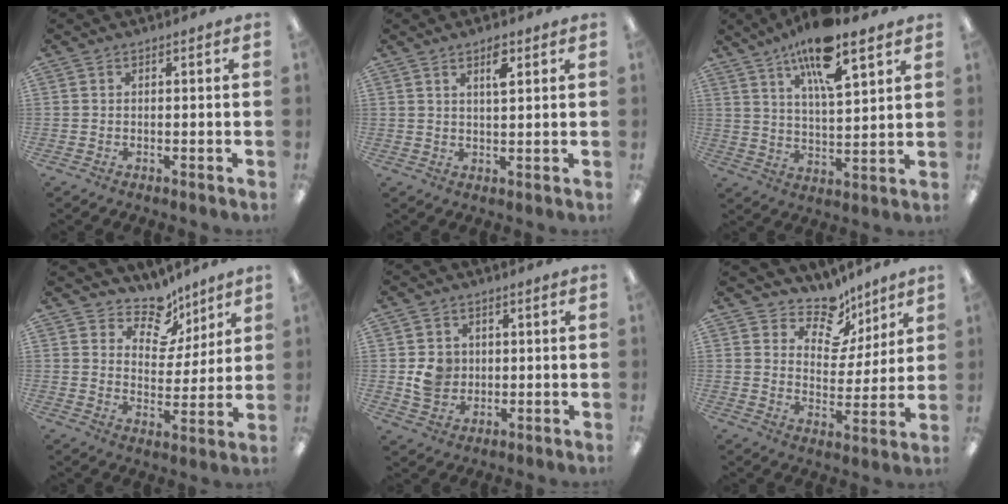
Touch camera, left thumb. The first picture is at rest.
{"total": 4.2, "force": [2.6, 1.4, 3.0], "torque": [-0.042, -0.006, 0.039]}
{"total": 14.1, "force": [10.0, 3.6, 9.3], "torque": [-0.163, -0.046, 0.167]}
{"total": 10.0, "force": [7.8, 5.5, 2.7], "torque": [-0.049, -0.056, 0.145]}
{"total": 6.2, "force": [0.6, 5.7, 2.3], "torque": [-0.021, 0.004, 0.010]}
{"total": 10.7, "force": [8.4, 5.8, 3.1], "torque": [-0.053, -0.064, 0.155]}